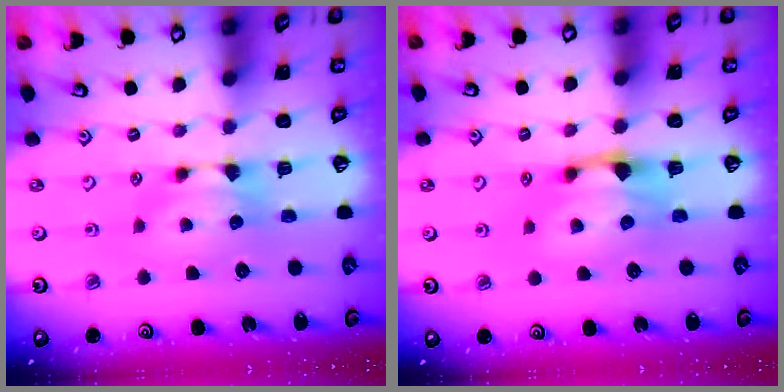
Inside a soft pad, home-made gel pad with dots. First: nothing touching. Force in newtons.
{"total": 2.5, "press": 2.0, "slide": 1.5}